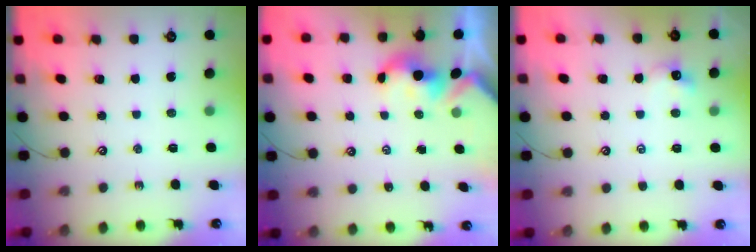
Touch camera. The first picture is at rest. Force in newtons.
{"total": 1.5, "press": 1.5, "slide": 0.2}
{"total": 0.8, "press": 0.7, "slide": 0.4}